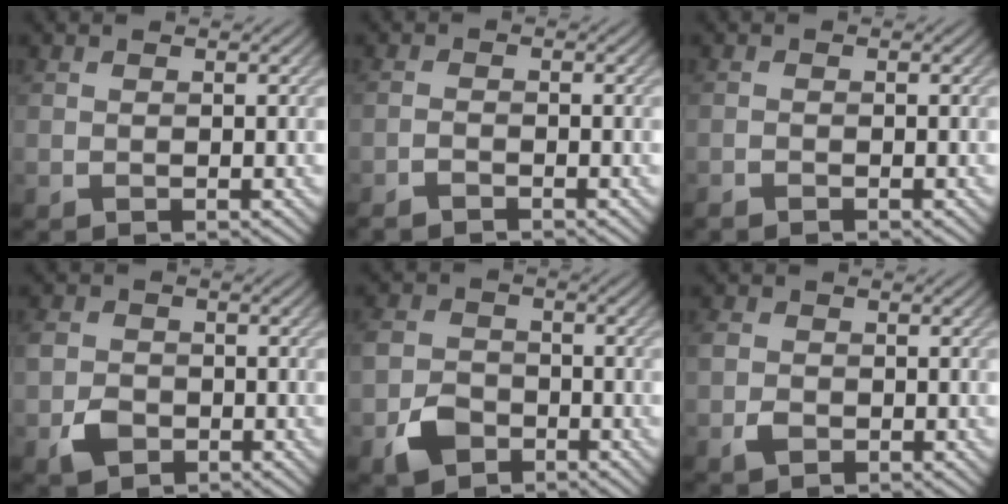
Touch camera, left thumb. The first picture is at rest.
{"total": 1.9, "force": [-1.8, 0.0, 0.6], "torque": [-0.017, 0.001, -0.037]}
{"total": 1.0, "force": [-0.9, 0.0, 0.2], "torque": [-0.005, 0.002, -0.021]}
{"total": 3.6, "force": [-1.6, 2.8, 1.6], "torque": [-0.042, -0.005, -0.038]}
{"total": 4.9, "force": [-2.7, 3.4, 2.3], "torque": [-0.054, -0.001, -0.062]}
{"total": 2.1, "force": [-0.9, 1.6, 1.0], "torque": [-0.026, -0.001, -0.026]}